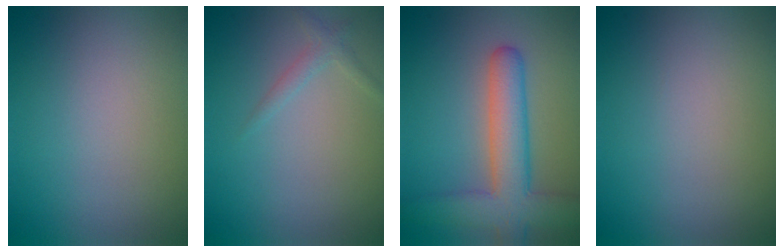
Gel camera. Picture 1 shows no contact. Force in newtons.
{"total": 1.0, "press": 1.0, "slide": 0.2}
{"total": 6.6, "press": 6.5, "slide": 0.5}
{"total": 0.0}